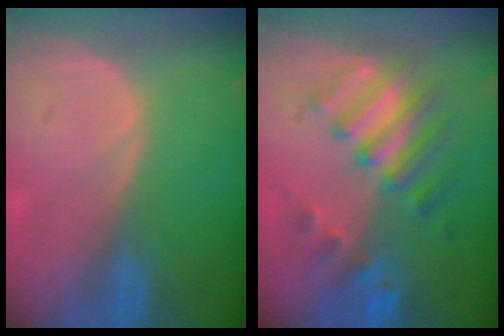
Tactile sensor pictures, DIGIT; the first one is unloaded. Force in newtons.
{"total": 8.0, "press": 7.7, "slide": 2.3}